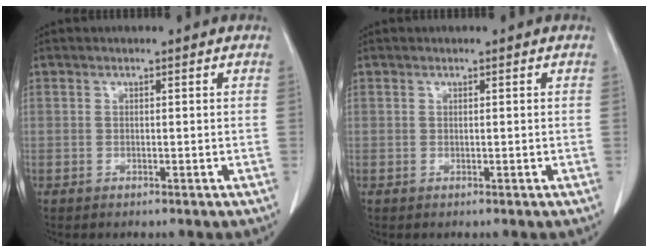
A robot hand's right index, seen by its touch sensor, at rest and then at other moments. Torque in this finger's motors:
{"motor_torque": [0.00, 0.00, 0.00, 0.00]}